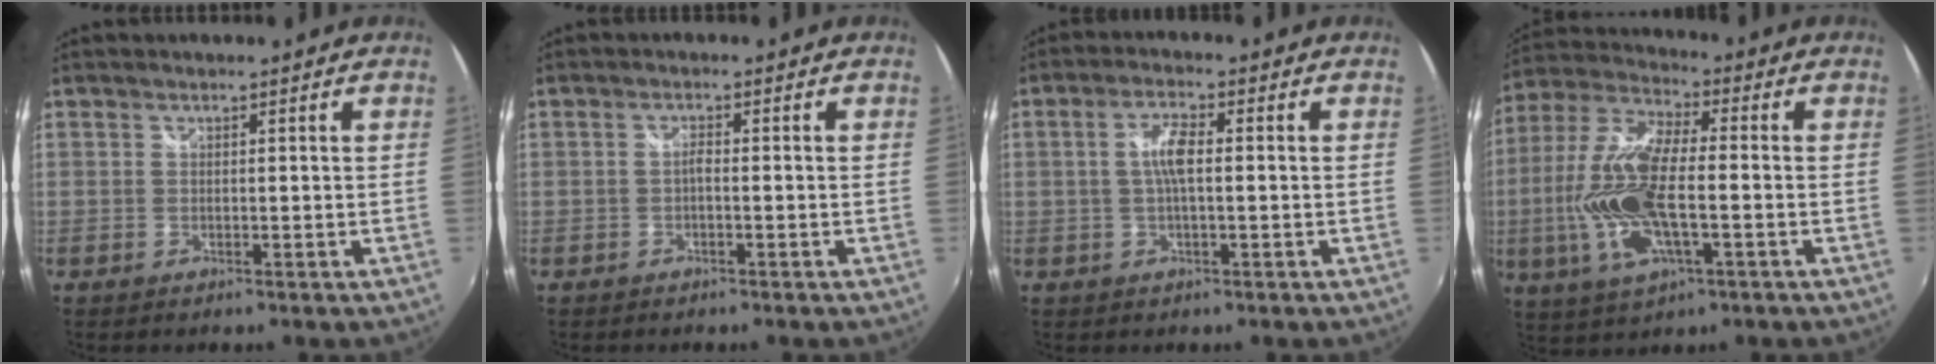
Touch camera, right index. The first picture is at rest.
{"total": 1.1, "force": [-0.5, 0.3, 0.9], "torque": [-0.019, 0.004, -0.010]}
{"total": 4.5, "force": [0.1, 1.1, 4.4], "torque": [-0.084, 0.006, 0.004]}
{"total": 16.9, "force": [-3.2, 6.1, 15.4], "torque": [-0.326, -0.006, -0.065]}